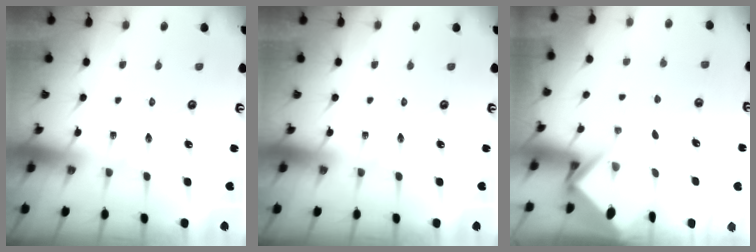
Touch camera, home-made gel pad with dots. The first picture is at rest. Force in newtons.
{"total": 0.0}
{"total": 4.0, "press": 3.9, "slide": 0.2}